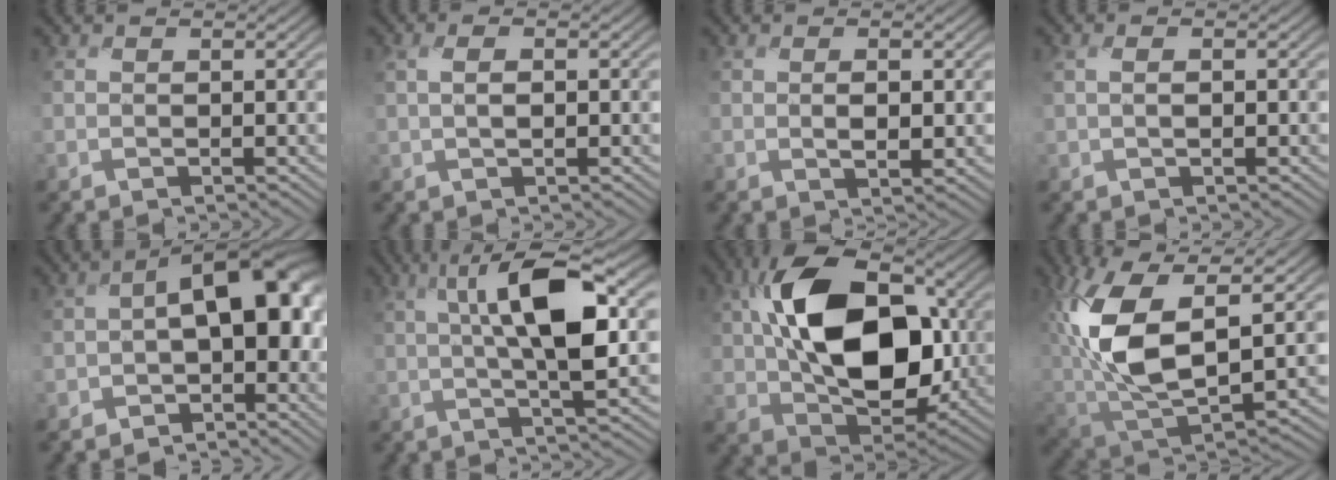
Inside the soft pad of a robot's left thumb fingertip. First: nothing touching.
{"total": 2.3, "force": [-0.1, 1.0, 2.1], "torque": [-0.048, 0.003, -0.002]}
{"total": 2.0, "force": [-0.1, 0.7, 1.8], "torque": [-0.035, -0.004, 0.000]}
{"total": 1.6, "force": [-0.1, 0.6, 1.5], "torque": [-0.032, 0.002, -0.002]}
{"total": 10.9, "force": [-2.3, 6.5, 8.5], "torque": [-0.109, -0.001, -0.050]}
{"total": 10.1, "force": [1.6, 2.4, 9.6], "torque": [-0.165, 0.011, 0.018]}
{"total": 16.1, "force": [1.5, 10.3, 12.3], "torque": [-0.231, 0.005, 0.026]}
{"total": 13.1, "force": [2.4, 6.5, 11.2], "torque": [-0.266, 0.000, 0.048]}